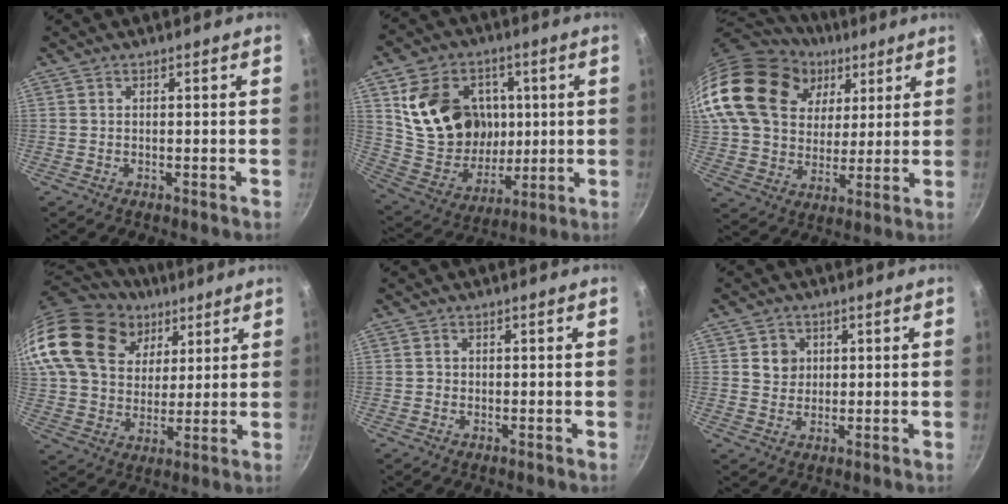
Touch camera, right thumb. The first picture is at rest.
{"total": 21.1, "force": [4.7, 17.1, 11.5], "torque": [-0.171, -0.011, 0.098]}
{"total": 27.0, "force": [11.1, 19.5, 15.1], "torque": [-0.282, 0.002, 0.201]}
{"total": 28.0, "force": [13.5, 20.0, 14.4], "torque": [-0.302, 0.007, 0.249]}
{"total": 0.8, "force": [0.0, 0.8, 0.1], "torque": [0.003, 0.000, -0.003]}
{"total": 4.0, "force": [1.0, 3.7, 1.2], "torque": [0.003, 0.001, 0.016]}